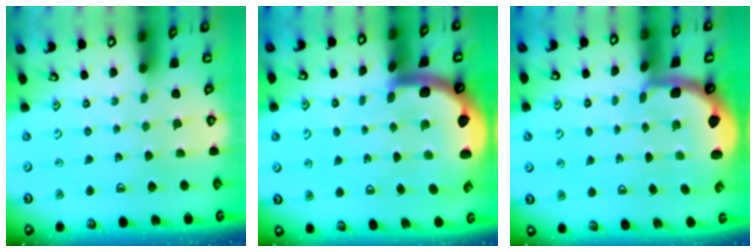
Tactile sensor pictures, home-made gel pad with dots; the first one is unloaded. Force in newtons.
{"total": 7.5, "press": 7.3, "slide": 1.8}
{"total": 2.4, "press": 2.1, "slide": 1.2}